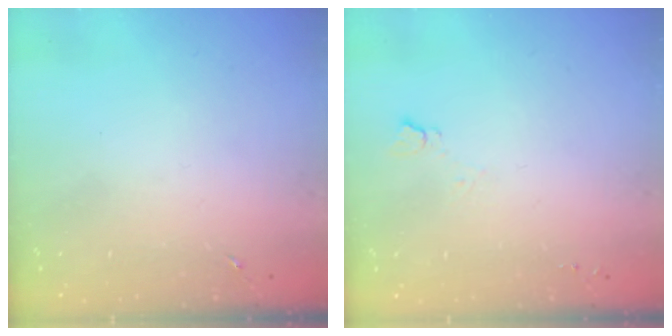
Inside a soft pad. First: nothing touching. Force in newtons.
{"total": 4.1, "press": 4.0, "slide": 0.6}